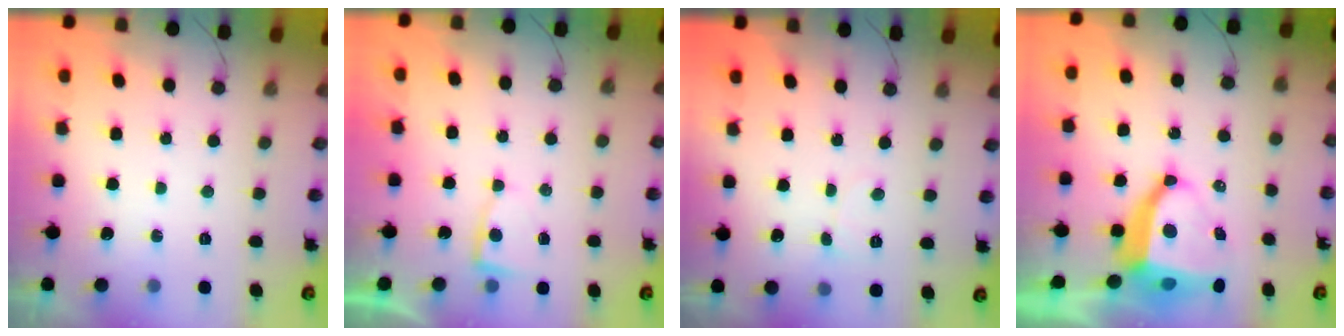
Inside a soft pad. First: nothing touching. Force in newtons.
{"total": 3.4, "press": 3.4, "slide": 0.3}
{"total": 3.3, "press": 3.3, "slide": 0.3}
{"total": 9.7, "press": 9.7, "slide": 0.5}